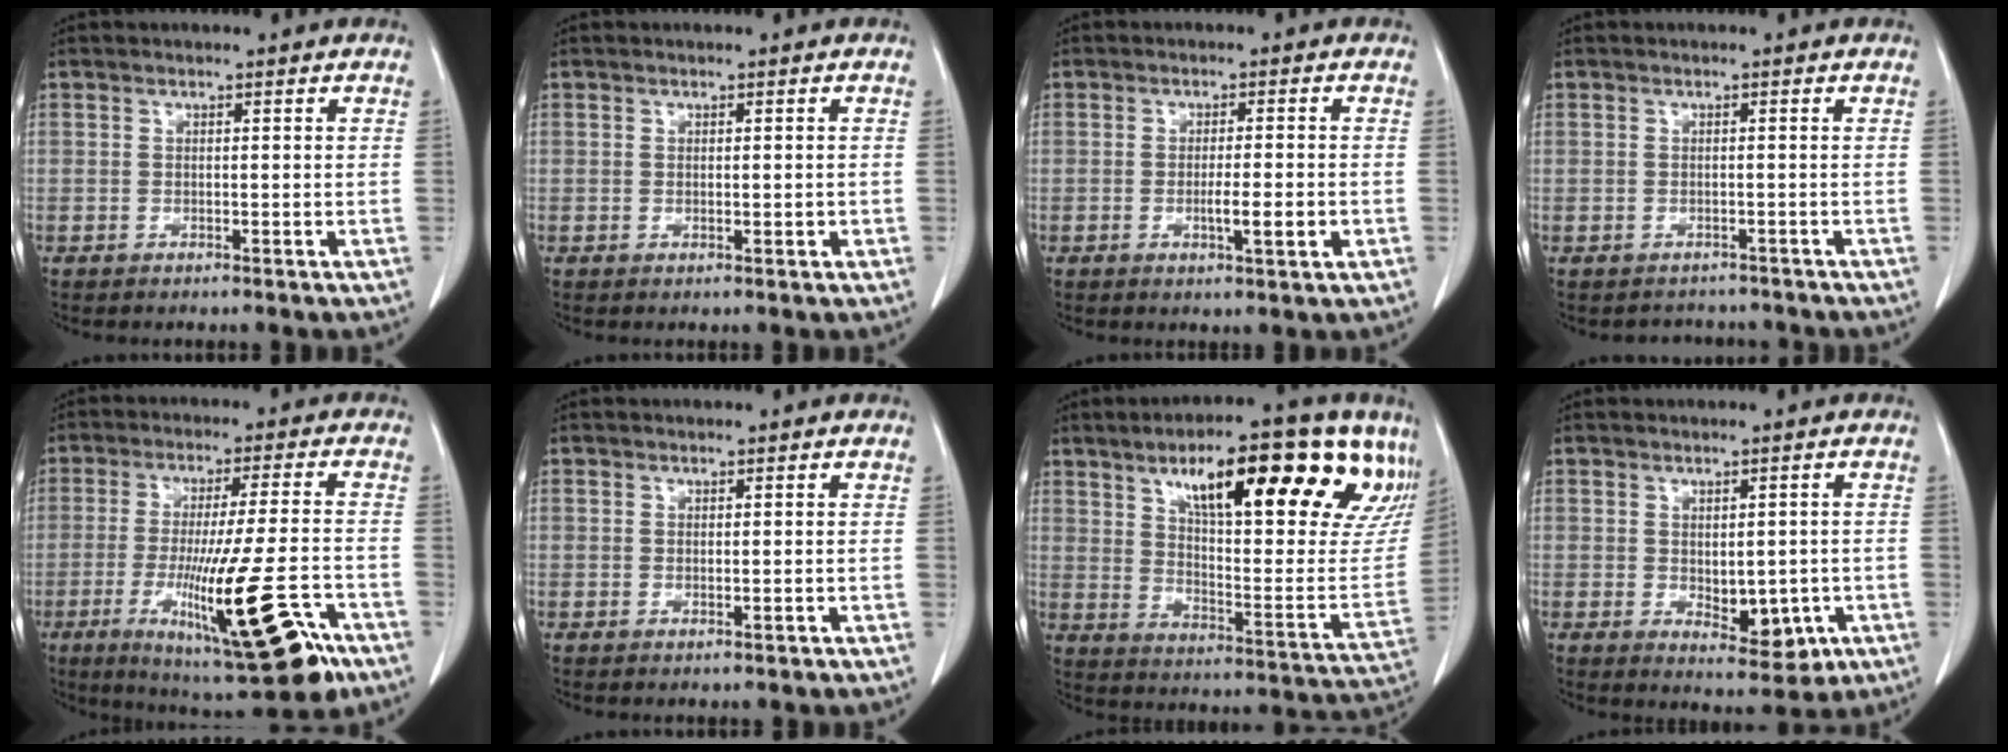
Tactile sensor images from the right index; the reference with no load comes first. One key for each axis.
{"total": 1.0, "fx": -0.1, "fy": 0.3, "fz": 0.9, "tx": -0.017, "ty": -0.003, "tz": 0.001}
{"total": 4.3, "fx": -1.2, "fy": 0.3, "fz": 4.2, "tx": -0.068, "ty": -0.005, "tz": -0.016}
{"total": 2.8, "fx": -2.4, "fy": 1.4, "fz": -0.3, "tx": 0.001, "ty": 0.008, "tz": -0.034}
{"total": 19.5, "fx": -8.7, "fy": 1.8, "fz": 17.3, "tx": -0.256, "ty": -0.034, "tz": -0.131}
{"total": 0.6, "fx": -0.1, "fy": 0.1, "fz": 0.5, "tx": -0.013, "ty": -0.003, "tz": 0.001}
{"total": 28.3, "fx": 17.1, "fy": 6.6, "fz": 21.5, "tx": -0.280, "ty": 0.021, "tz": 0.240}
{"total": 6.5, "fx": -1.5, "fy": 3.5, "fz": 5.3, "tx": -0.065, "ty": -0.005, "tz": -0.005}